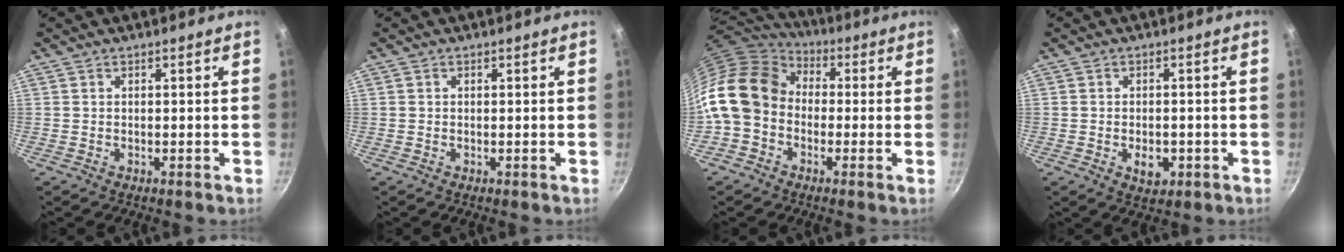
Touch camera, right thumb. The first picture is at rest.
{"total": 0.0}
{"total": 17.5, "force": [-1.2, 13.9, 10.6], "torque": [-0.193, 0.049, -0.041]}
{"total": 4.3, "force": [-1.3, 2.7, 3.1], "torque": [-0.036, 0.004, -0.013]}